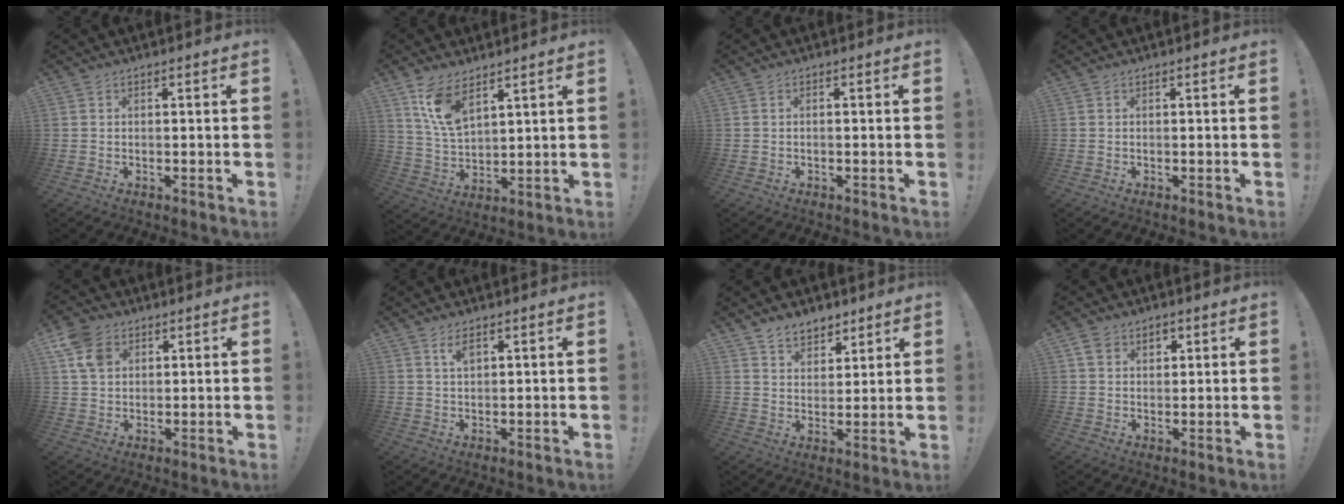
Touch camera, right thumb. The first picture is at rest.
{"total": 10.5, "force": [7.0, 4.8, 6.2], "torque": [-0.123, -0.029, 0.135]}
{"total": 0.6, "force": [-0.4, -0.1, 0.5], "torque": [-0.008, -0.002, -0.007]}
{"total": 0.0}
{"total": 9.1, "force": [4.1, 6.5, 4.8], "torque": [-0.079, -0.005, 0.084]}
{"total": 3.2, "force": [1.8, 1.1, 2.3], "torque": [-0.034, -0.006, 0.030]}
{"total": 7.0, "force": [5.3, 4.4, 1.2], "torque": [-0.016, -0.038, 0.102]}
{"total": 4.6, "force": [2.6, 3.4, 1.7], "torque": [-0.013, -0.008, 0.044]}